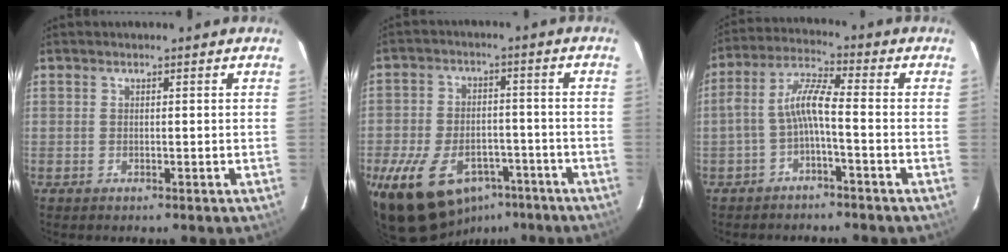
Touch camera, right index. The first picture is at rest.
{"total": 17.9, "force": [-10.1, 10.9, 10.0], "torque": [-0.220, 0.000, -0.150]}
{"total": 6.2, "force": [-2.4, 0.9, 5.6], "torque": [-0.137, 0.018, -0.044]}